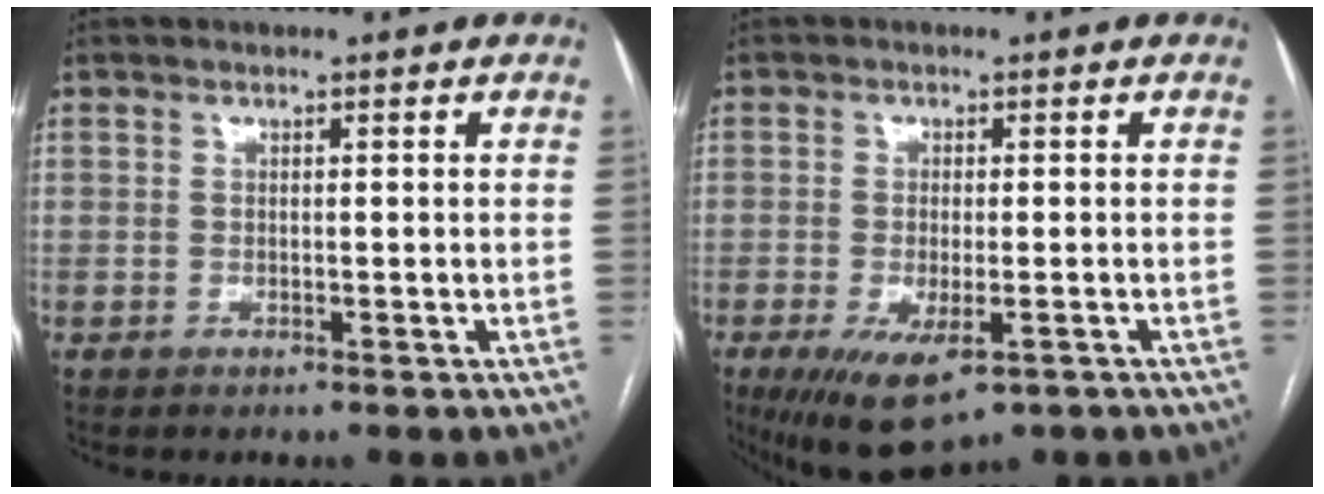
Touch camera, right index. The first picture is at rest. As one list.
[{"total": 9.2, "force": [-5.0, 3.4, 7.0], "torque": [-0.119, -0.021, -0.073]}]